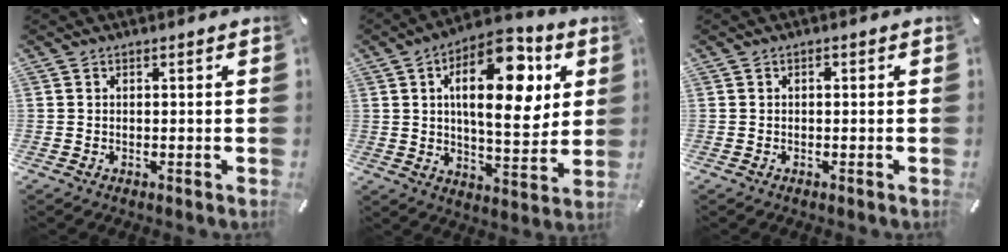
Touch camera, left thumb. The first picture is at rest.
{"total": 20.3, "force": [7.2, 10.0, 16.2], "torque": [-0.238, -0.027, 0.111]}
{"total": 0.6, "force": [0.0, 0.4, 0.4], "torque": [-0.010, 0.000, 0.000]}